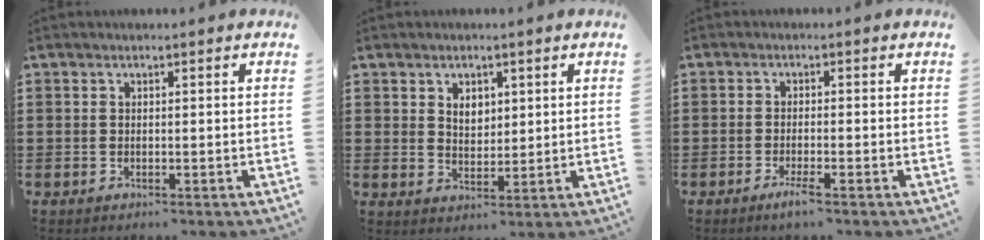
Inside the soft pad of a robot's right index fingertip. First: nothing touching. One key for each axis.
{"total": 2.8, "fx": 1.5, "fy": 1.9, "fz": 1.4, "tx": -0.026, "ty": 0.004, "tz": 0.025}
{"total": 2.3, "fx": -1.5, "fy": 0.0, "fz": 1.8, "tx": -0.045, "ty": -0.010, "tz": -0.030}